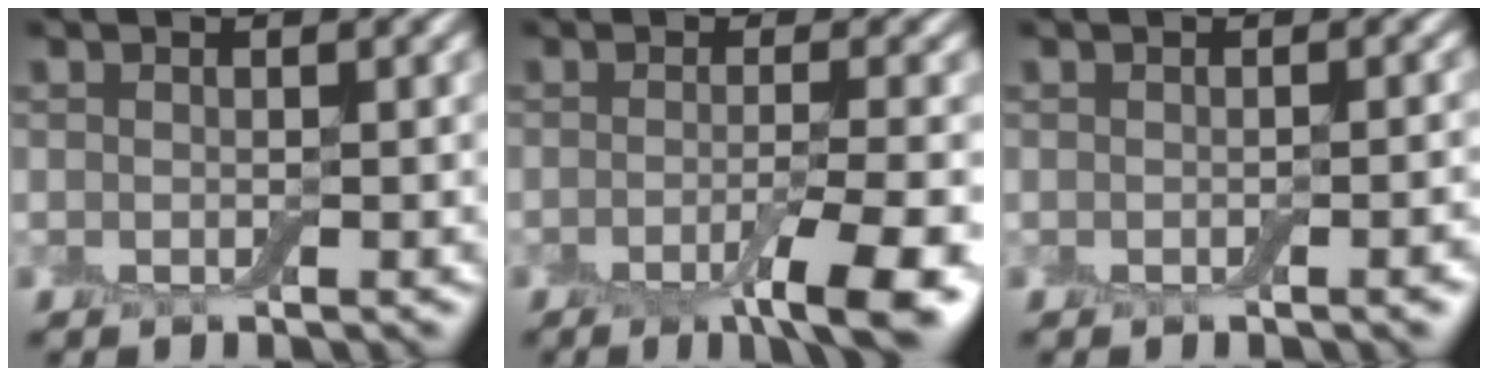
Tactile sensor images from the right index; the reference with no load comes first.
{"total": 6.2, "force": [-2.8, 1.1, 5.4], "torque": [-0.074, -0.007, -0.047]}
{"total": 1.8, "force": [-0.7, 0.3, 1.6], "torque": [-0.014, 0.001, -0.007]}